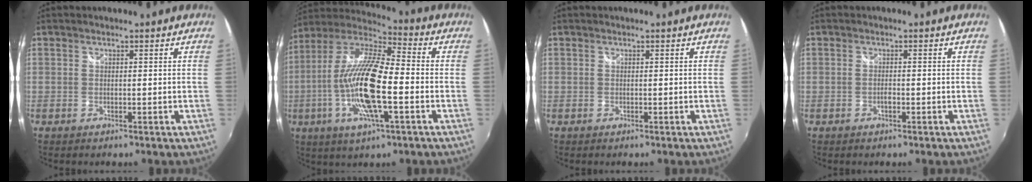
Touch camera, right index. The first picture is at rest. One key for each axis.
{"total": 18.6, "fx": -4.3, "fy": 4.5, "fz": 17.5, "tx": -0.337, "ty": -0.013, "tz": -0.088}
{"total": 0.0}
{"total": 2.5, "fx": -1.0, "fy": 0.8, "fz": 2.2, "tx": -0.044, "ty": 0.000, "tz": -0.020}